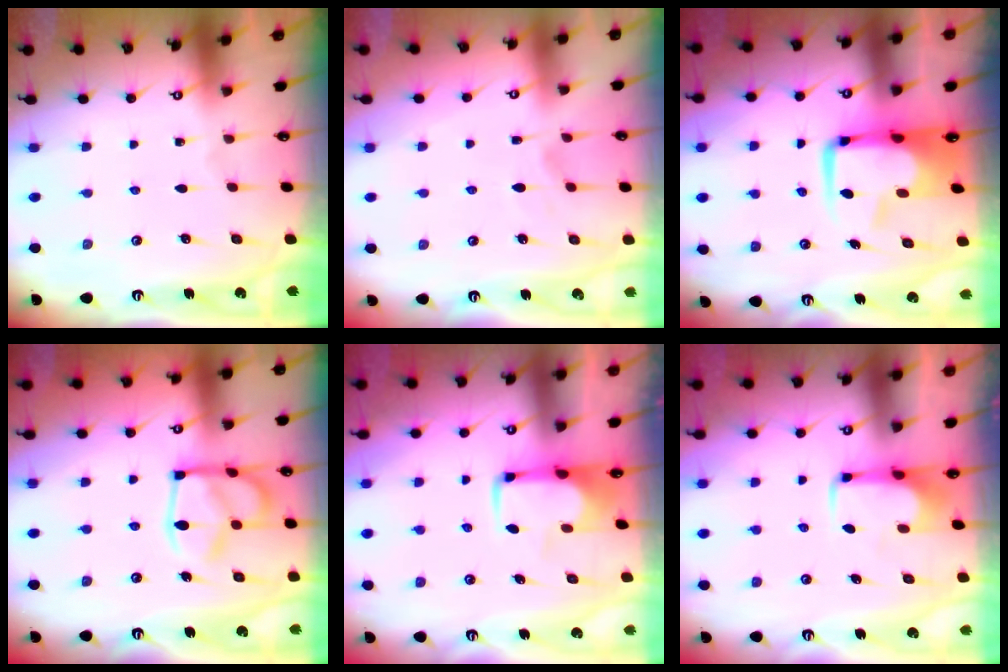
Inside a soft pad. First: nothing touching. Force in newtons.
{"total": 2.4, "press": 2.1, "slide": 1.2}
{"total": 9.2, "press": 9.0, "slide": 1.8}
{"total": 15.2, "press": 15.1, "slide": 1.6}
{"total": 1.8, "press": 1.7, "slide": 0.4}
{"total": 2.0, "press": 1.9, "slide": 0.4}